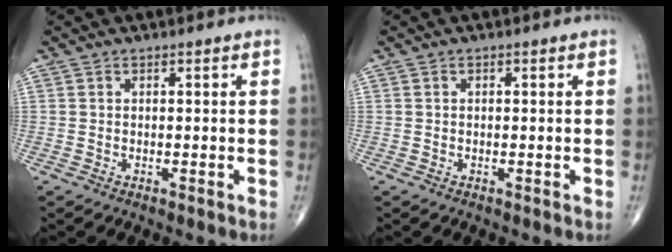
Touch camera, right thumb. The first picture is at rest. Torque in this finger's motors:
{"motor_torque": [-0.09, -0.25, -0.13, -0.10, 0.00]}